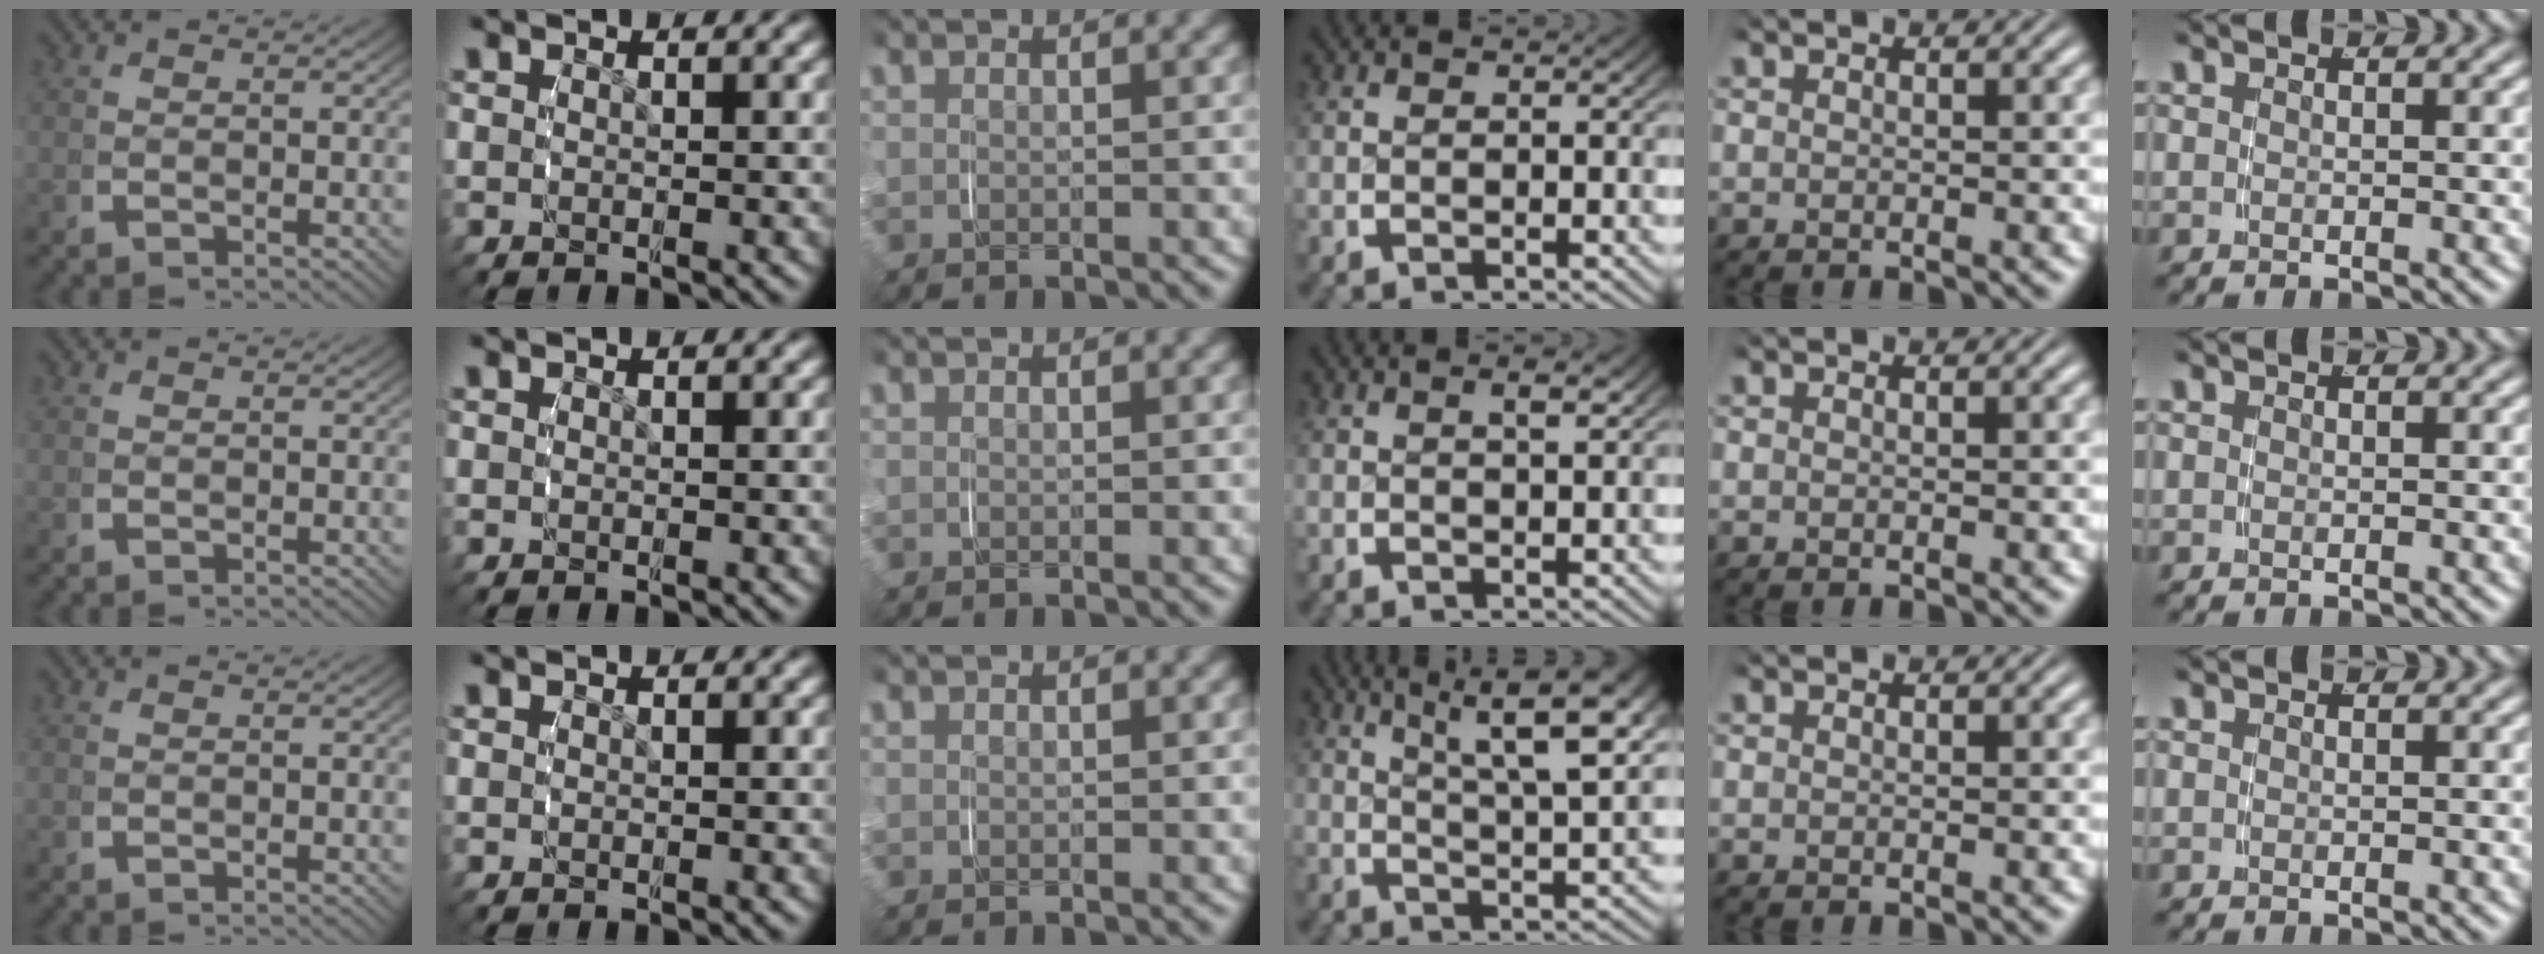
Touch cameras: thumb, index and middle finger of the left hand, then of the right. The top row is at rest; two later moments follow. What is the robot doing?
{"motion": "grasp_and_lifting", "object": "measuring cup"}